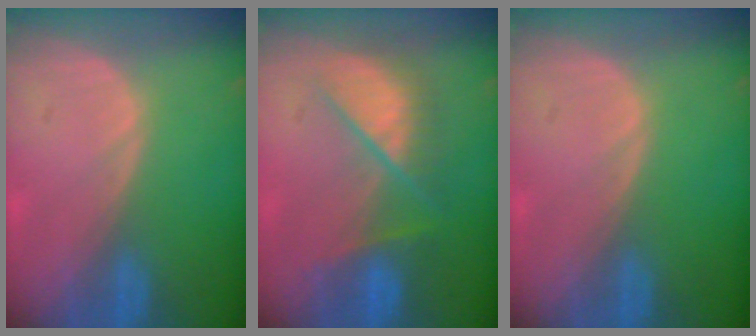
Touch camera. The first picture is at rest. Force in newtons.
{"total": 7.2, "press": 7.2, "slide": 0.2}
{"total": 0.0}